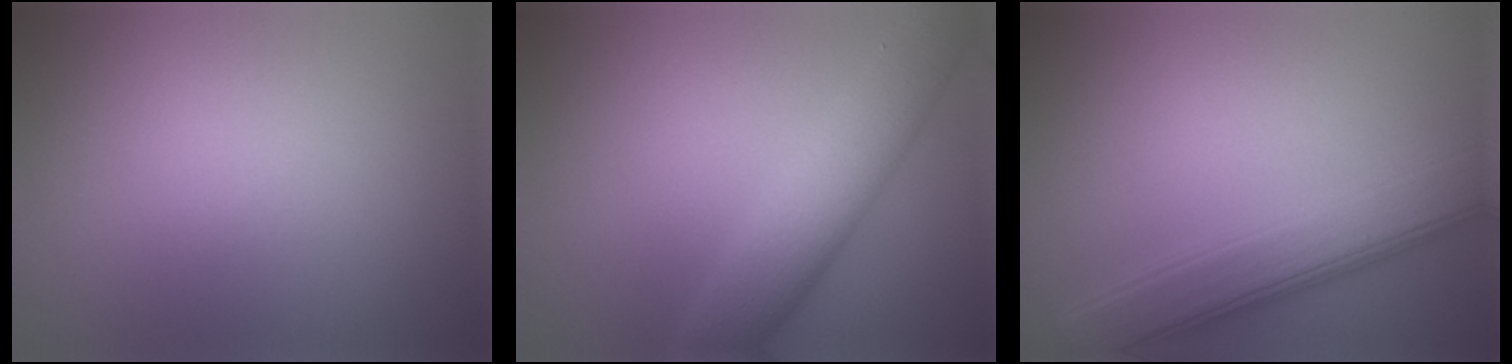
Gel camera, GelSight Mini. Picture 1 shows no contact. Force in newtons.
{"total": 6.4, "press": 6.4, "slide": 0.0}
{"total": 6.6, "press": 6.6, "slide": 0.2}